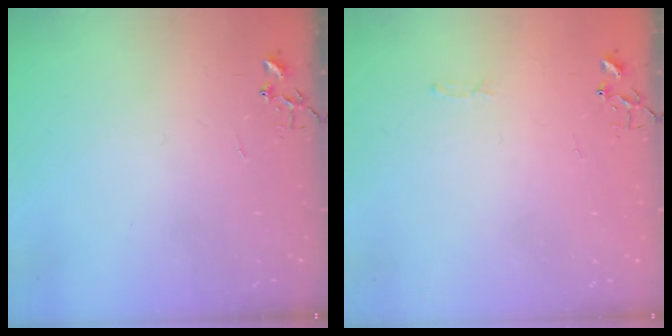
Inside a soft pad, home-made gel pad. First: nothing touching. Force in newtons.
{"total": 2.8, "press": 2.8, "slide": 0.4}